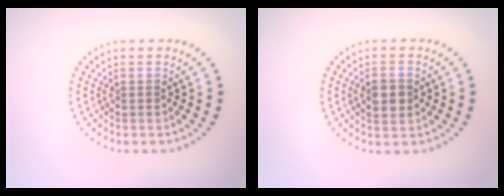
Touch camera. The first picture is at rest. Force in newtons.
{"total": 3.0, "press": 3.0, "slide": 0.1}